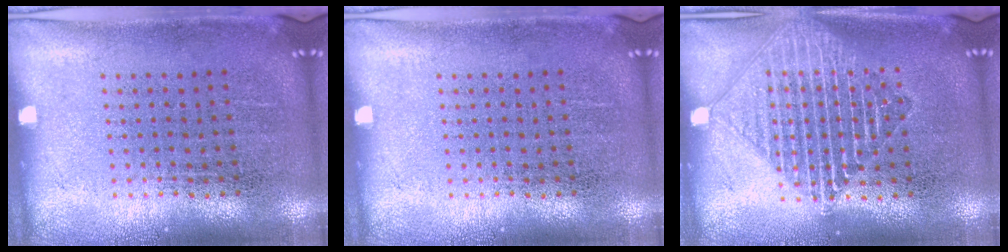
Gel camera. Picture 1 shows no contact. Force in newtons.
{"total": 0.0}
{"total": 1.8, "press": 1.8, "slide": 0.2}